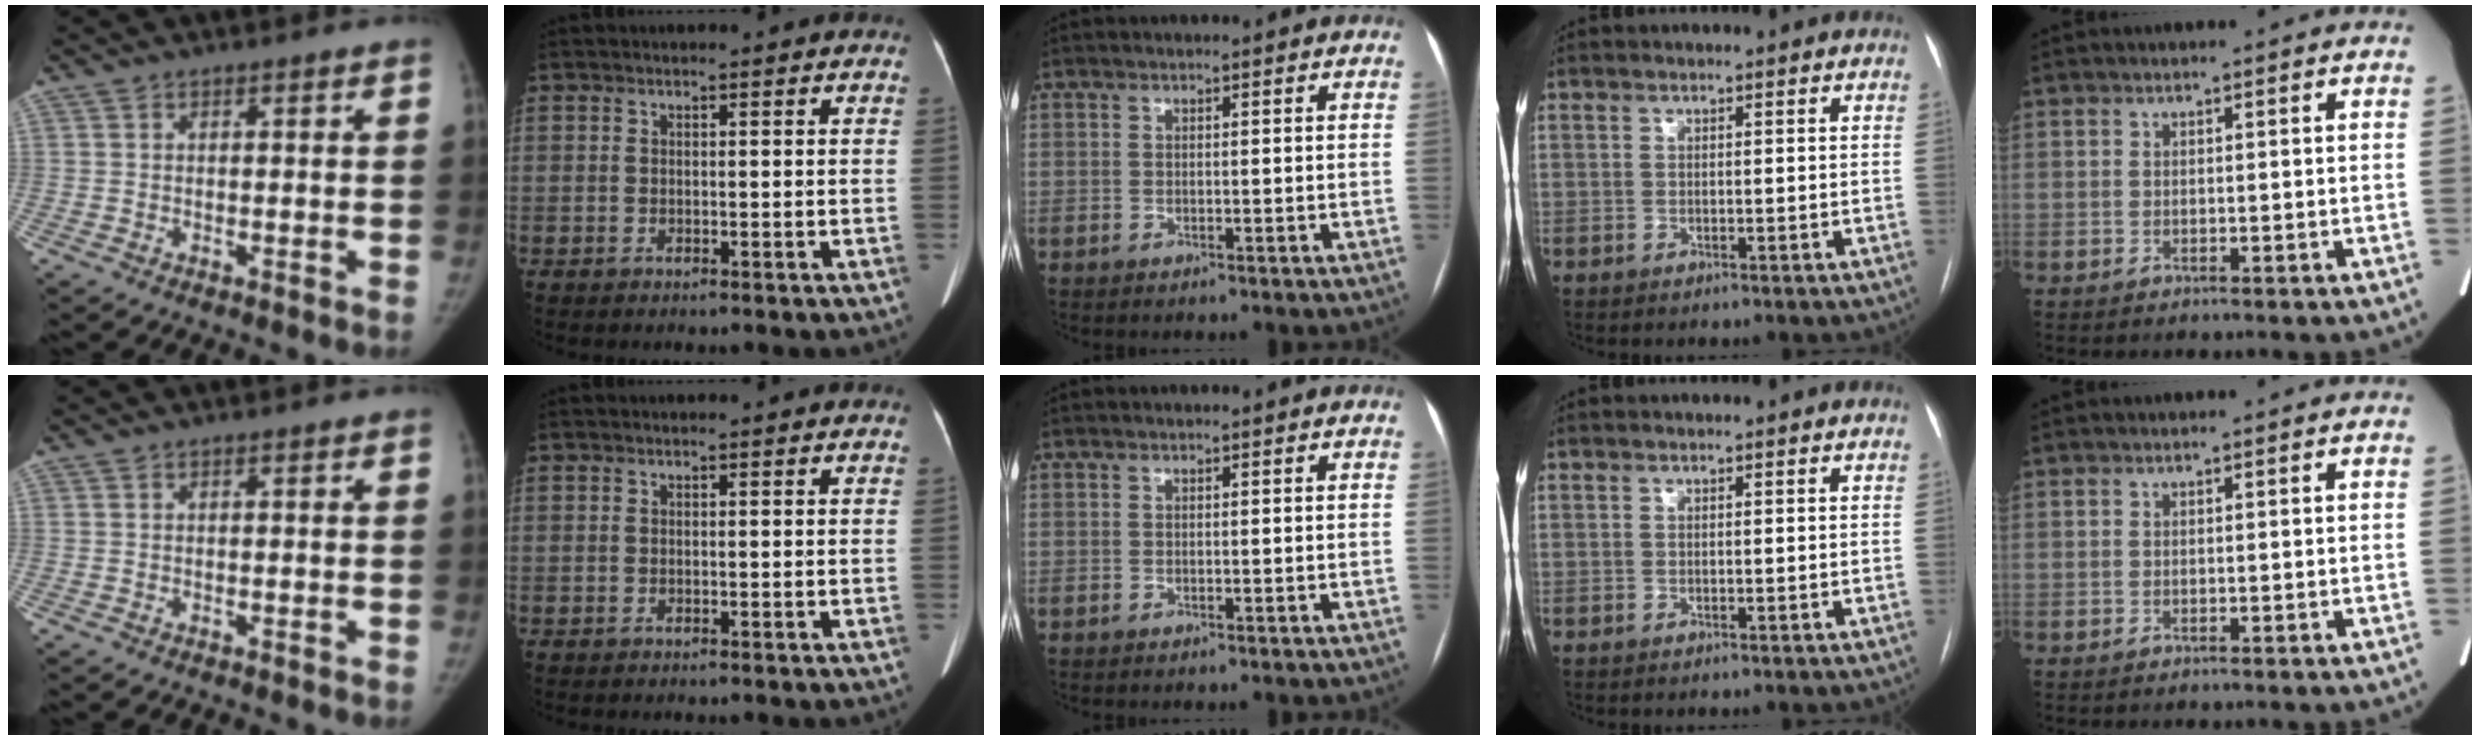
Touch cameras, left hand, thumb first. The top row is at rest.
{}